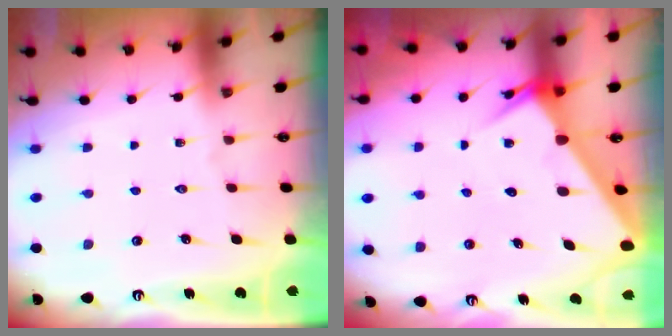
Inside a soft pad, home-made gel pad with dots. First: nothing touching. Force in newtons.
{"total": 4.7, "press": 4.7, "slide": 0.5}